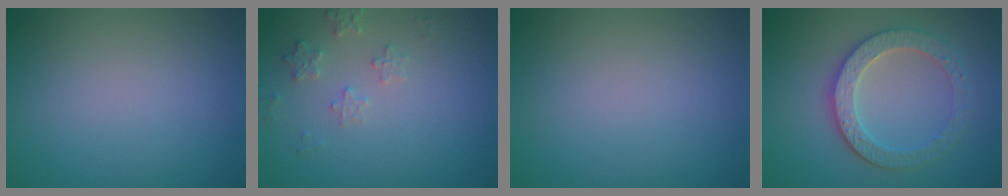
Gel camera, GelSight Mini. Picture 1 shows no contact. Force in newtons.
{"total": 1.9, "press": 1.8, "slide": 0.2}
{"total": 0.0}
{"total": 4.2, "press": 3.8, "slide": 1.8}